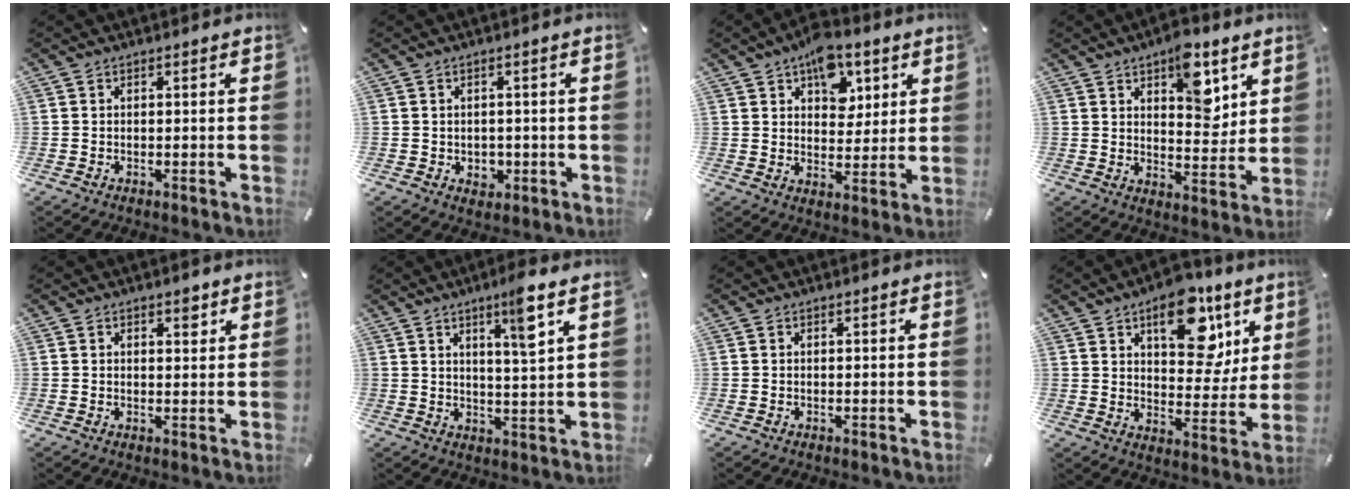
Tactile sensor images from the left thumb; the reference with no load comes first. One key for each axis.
{"total": 2.6, "fx": -0.2, "fy": 2.4, "fz": 0.9, "tx": -0.004, "ty": -0.004, "tz": -0.007}
{"total": 10.5, "fx": 5.4, "fy": 6.9, "fz": 5.8, "tx": -0.069, "ty": -0.020, "tz": 0.094}
{"total": 10.7, "fx": 6.0, "fy": 5.7, "fz": 6.8, "tx": -0.071, "ty": -0.036, "tz": 0.097}
{"total": 1.8, "fx": 1.2, "fy": 1.0, "fz": 0.9, "tx": 0.003, "ty": -0.008, "tz": 0.016}
{"total": 7.6, "fx": 4.7, "fy": 0.2, "fz": 6.0, "tx": -0.091, "ty": -0.028, "tz": 0.070}
{"total": 0.0}
{"total": 17.7, "fx": 9.3, "fy": 9.8, "fz": 11.5, "tx": -0.144, "ty": -0.046, "tz": 0.155}